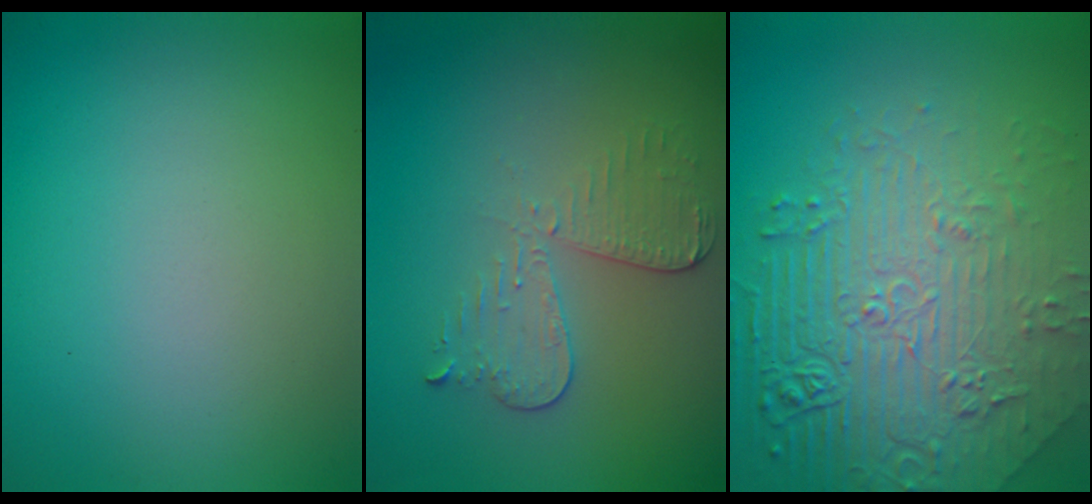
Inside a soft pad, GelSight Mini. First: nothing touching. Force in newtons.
{"total": 2.9, "press": 2.7, "slide": 1.2}
{"total": 8.9, "press": 6.2, "slide": 6.4}